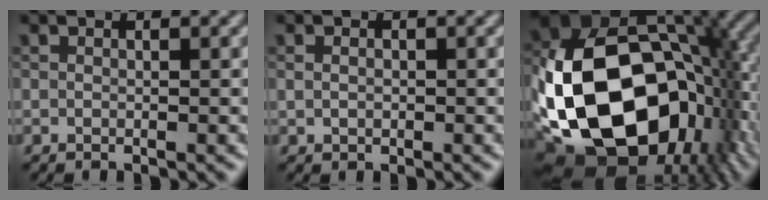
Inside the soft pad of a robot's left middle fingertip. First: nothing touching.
{"total": 1.0, "force": [0.1, 0.8, 0.6], "torque": [-0.010, 0.000, 0.006]}
{"total": 19.4, "force": [-3.0, 13.4, 13.7], "torque": [-0.296, -0.020, -0.042]}